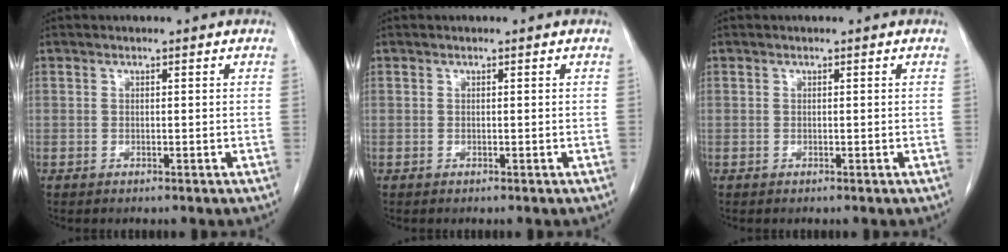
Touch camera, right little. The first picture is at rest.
{"total": 0.0}
{"total": 0.0}